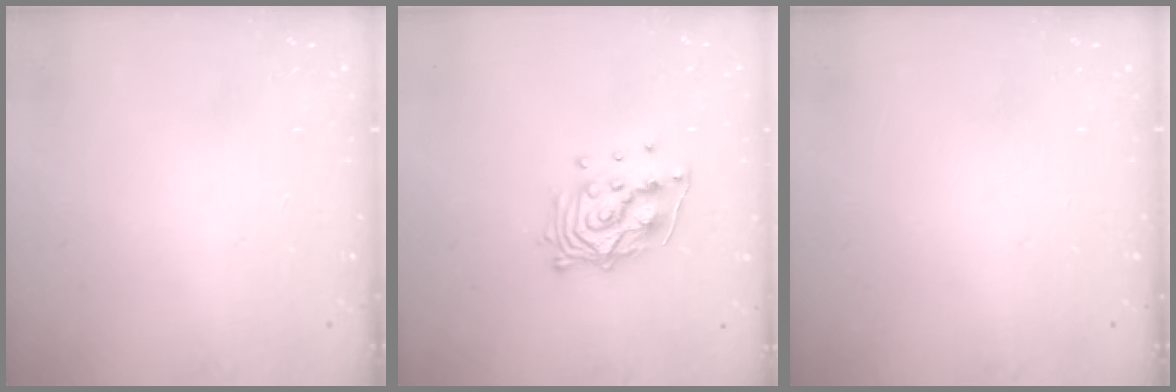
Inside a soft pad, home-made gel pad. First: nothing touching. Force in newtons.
{"total": 11.7, "press": 11.6, "slide": 1.3}
{"total": 0.0}